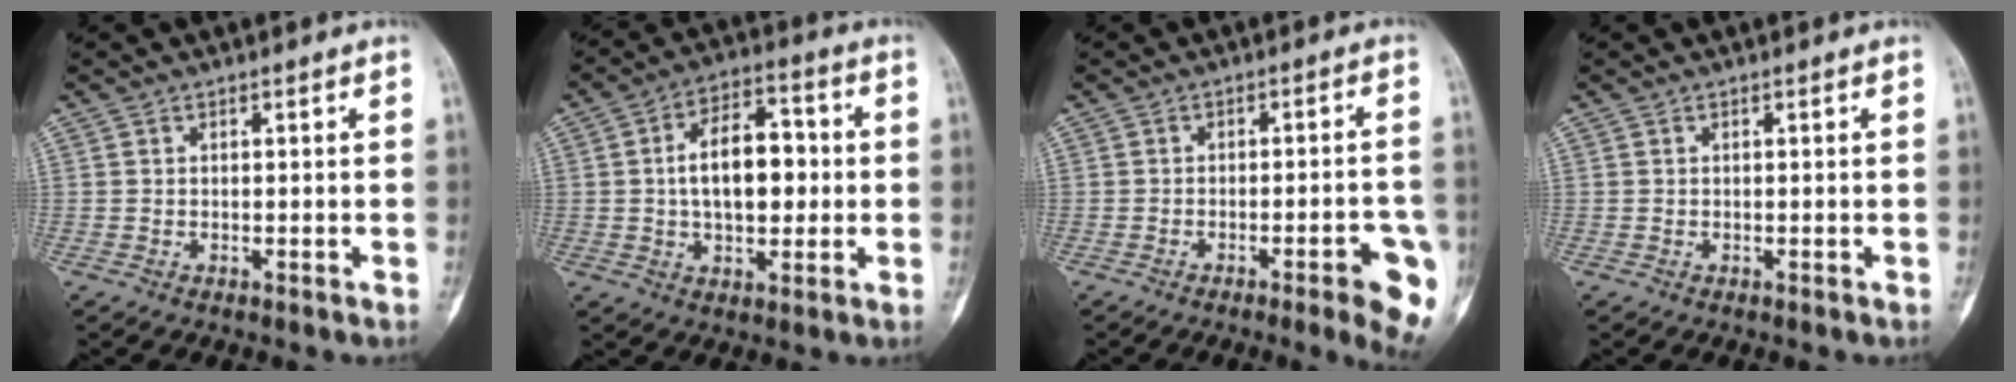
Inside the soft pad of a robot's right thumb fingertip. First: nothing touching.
{"total": 13.2, "force": [0.5, 7.5, 10.8], "torque": [-0.148, 0.022, 0.005]}
{"total": 9.5, "force": [-4.4, 1.9, 8.2], "torque": [-0.090, 0.017, -0.049]}
{"total": 0.0}